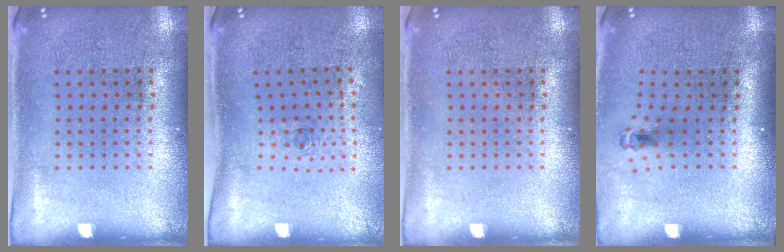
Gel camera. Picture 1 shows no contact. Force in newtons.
{"total": 0.7, "press": 0.2, "slide": 0.6}
{"total": 0.0}
{"total": 0.6, "press": 0.4, "slide": 0.5}